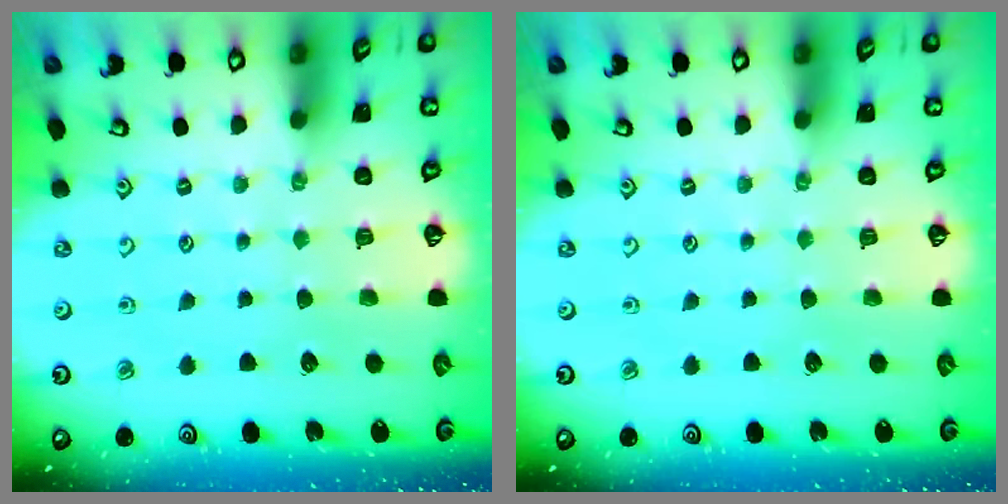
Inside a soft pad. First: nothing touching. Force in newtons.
{"total": 0.0}